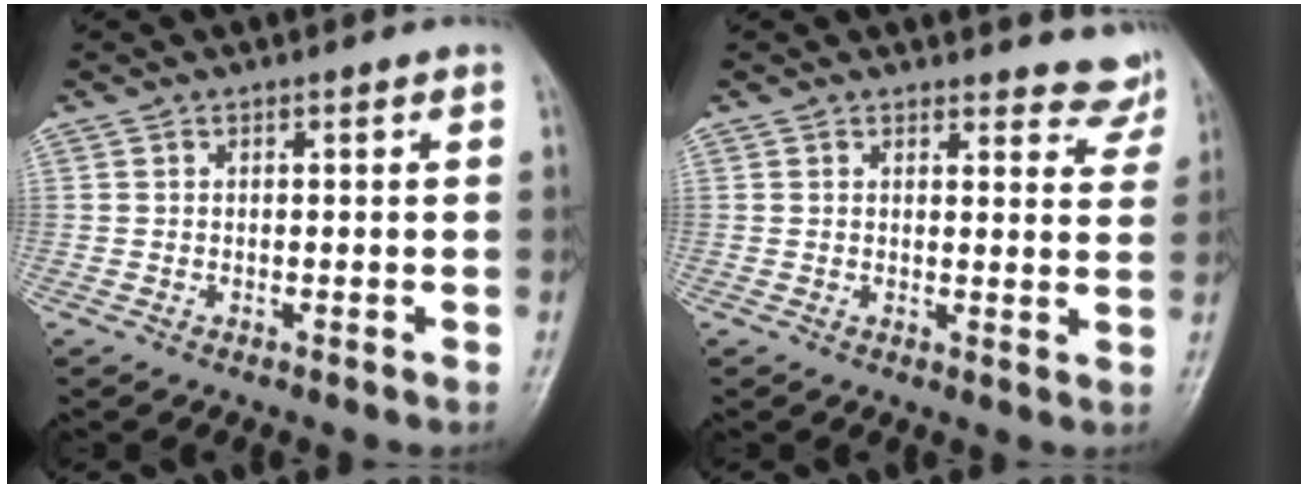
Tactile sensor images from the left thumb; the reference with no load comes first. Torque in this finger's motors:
{"motor_torque": [0.02, -0.01, 0.06, -0.02, 0.01]}